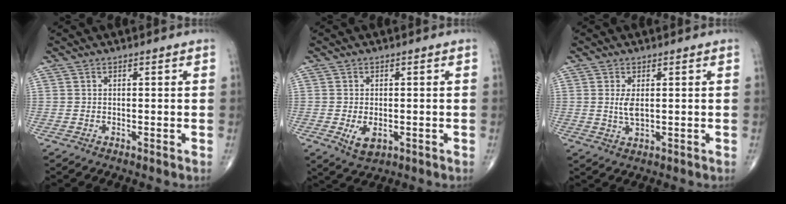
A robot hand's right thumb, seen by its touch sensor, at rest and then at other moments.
{"total": 4.3, "force": [-1.0, 2.5, 3.3], "torque": [-0.053, -0.008, -0.008]}
{"total": 3.2, "force": [0.5, 1.4, 2.9], "torque": [-0.057, -0.009, 0.015]}